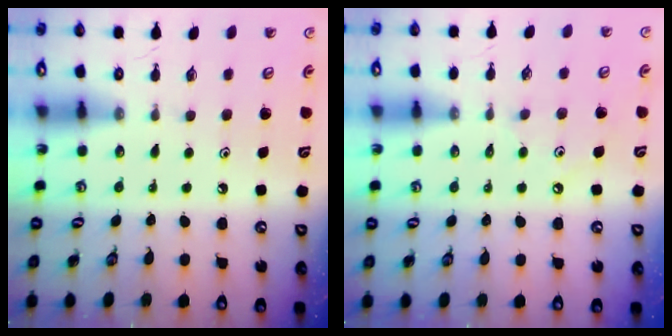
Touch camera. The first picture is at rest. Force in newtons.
{"total": 5.5, "press": 5.4, "slide": 0.8}